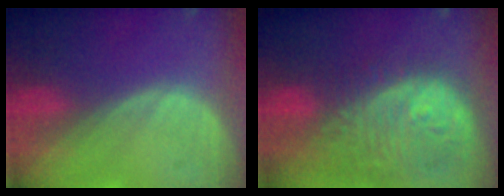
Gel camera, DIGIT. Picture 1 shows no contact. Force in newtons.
{"total": 12.0, "press": 10.7, "slide": 5.4}